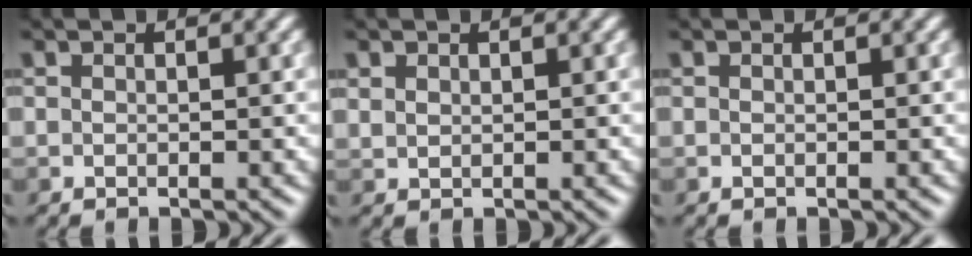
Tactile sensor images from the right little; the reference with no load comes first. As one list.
[{"total": 0.9, "force": [0.6, 0.6, 0.3], "torque": [-0.008, -0.001, 0.016]}, {"total": 0.0}]